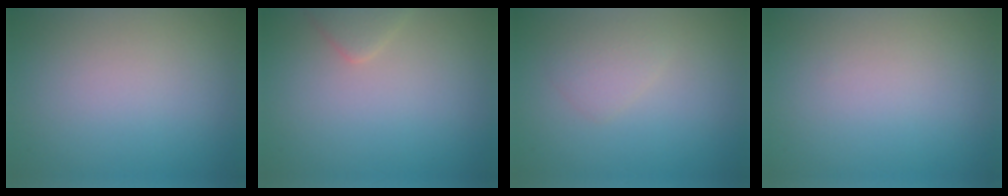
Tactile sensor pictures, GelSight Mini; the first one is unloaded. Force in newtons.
{"total": 1.6, "press": 1.6, "slide": 0.1}
{"total": 1.6, "press": 1.6, "slide": 0.0}
{"total": 0.0}